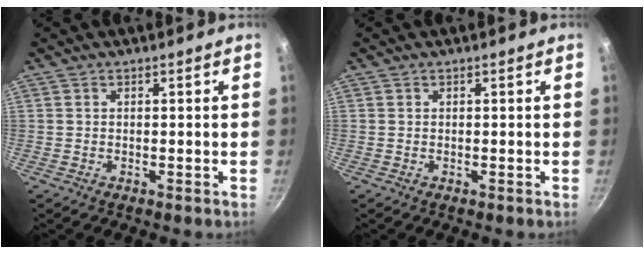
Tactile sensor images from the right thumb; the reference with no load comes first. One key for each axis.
{"total": 0.0}